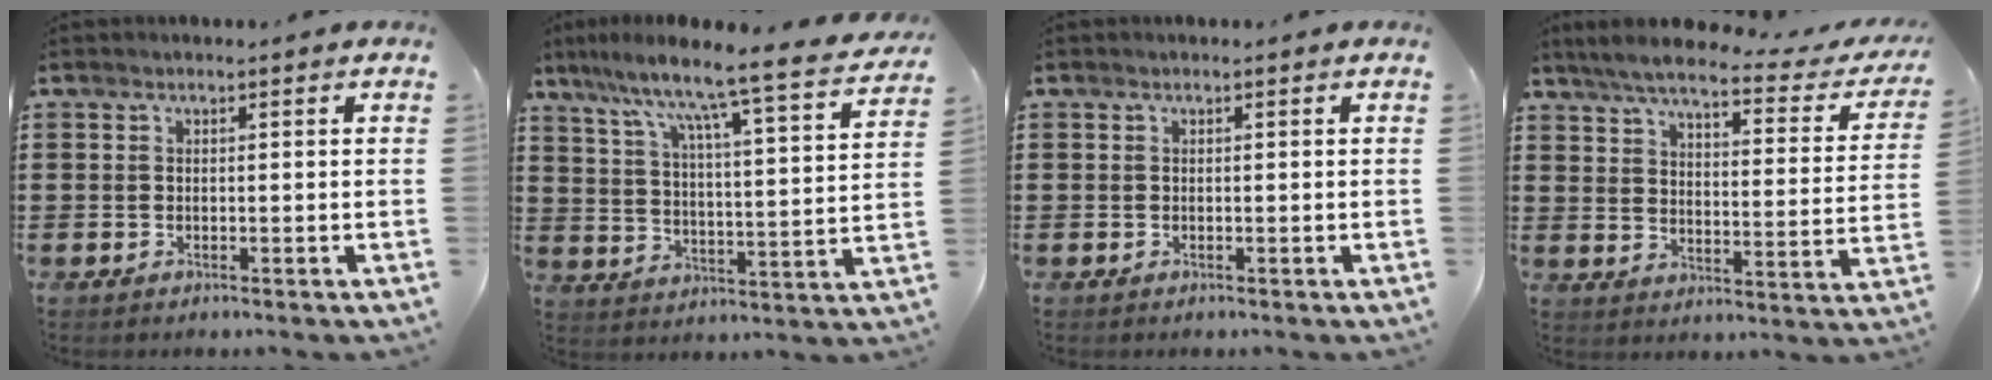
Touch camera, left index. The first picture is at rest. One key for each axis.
{"total": 7.4, "fx": 6.3, "fy": -0.9, "fz": 3.7, "tx": -0.092, "ty": -0.063, "tz": 0.091}
{"total": 0.0}
{"total": 6.4, "fx": 5.3, "fy": 0.6, "fz": 3.5, "tx": -0.091, "ty": -0.025, "tz": 0.088}